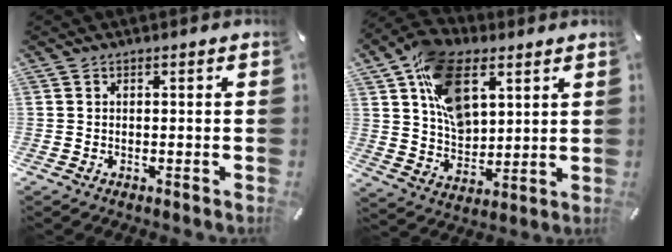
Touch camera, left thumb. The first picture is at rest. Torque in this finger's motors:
{"motor_torque": [2.41, 2.42, 1.40, -1.37, 0.26]}